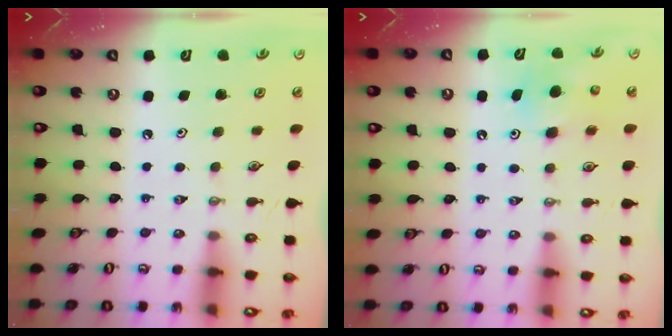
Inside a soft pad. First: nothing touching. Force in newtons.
{"total": 6.3, "press": 6.2, "slide": 1.2}